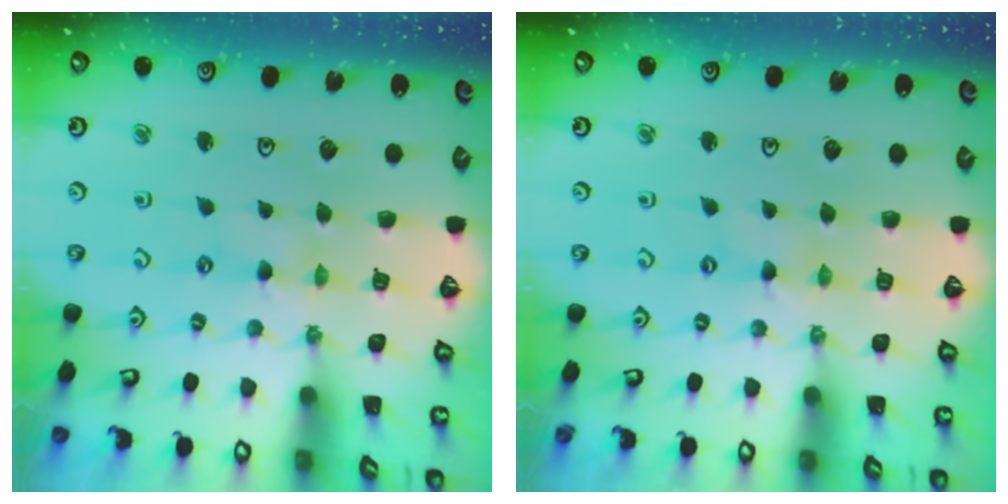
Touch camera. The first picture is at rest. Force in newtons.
{"total": 0.0}